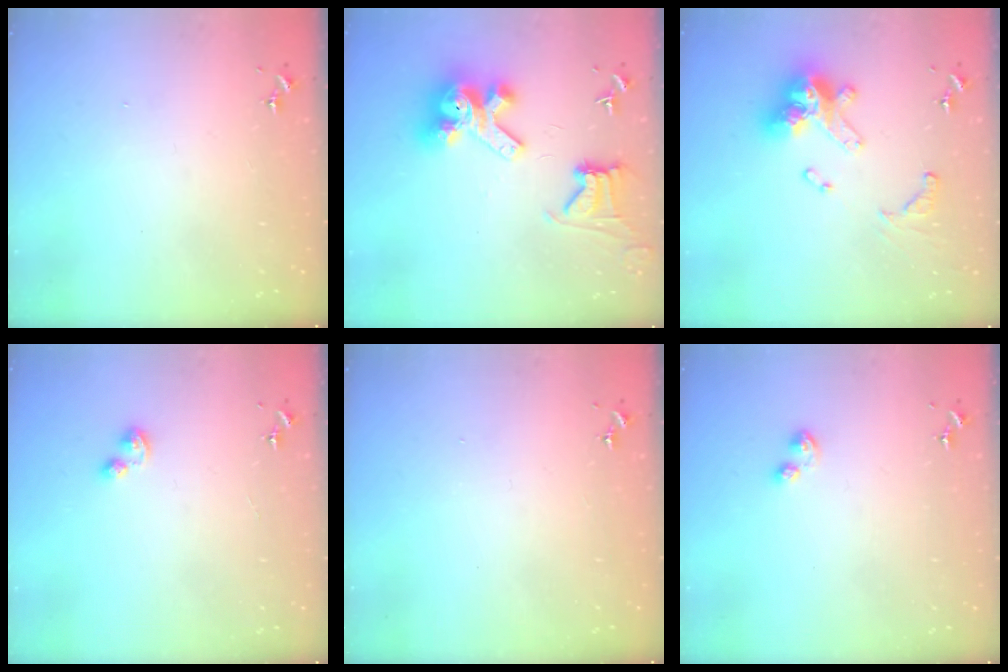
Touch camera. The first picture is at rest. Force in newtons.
{"total": 13.5, "press": 13.4, "slide": 1.7}
{"total": 17.4, "press": 17.3, "slide": 2.2}
{"total": 2.8, "press": 2.8, "slide": 0.5}
{"total": 0.0}
{"total": 5.6, "press": 5.6, "slide": 0.5}